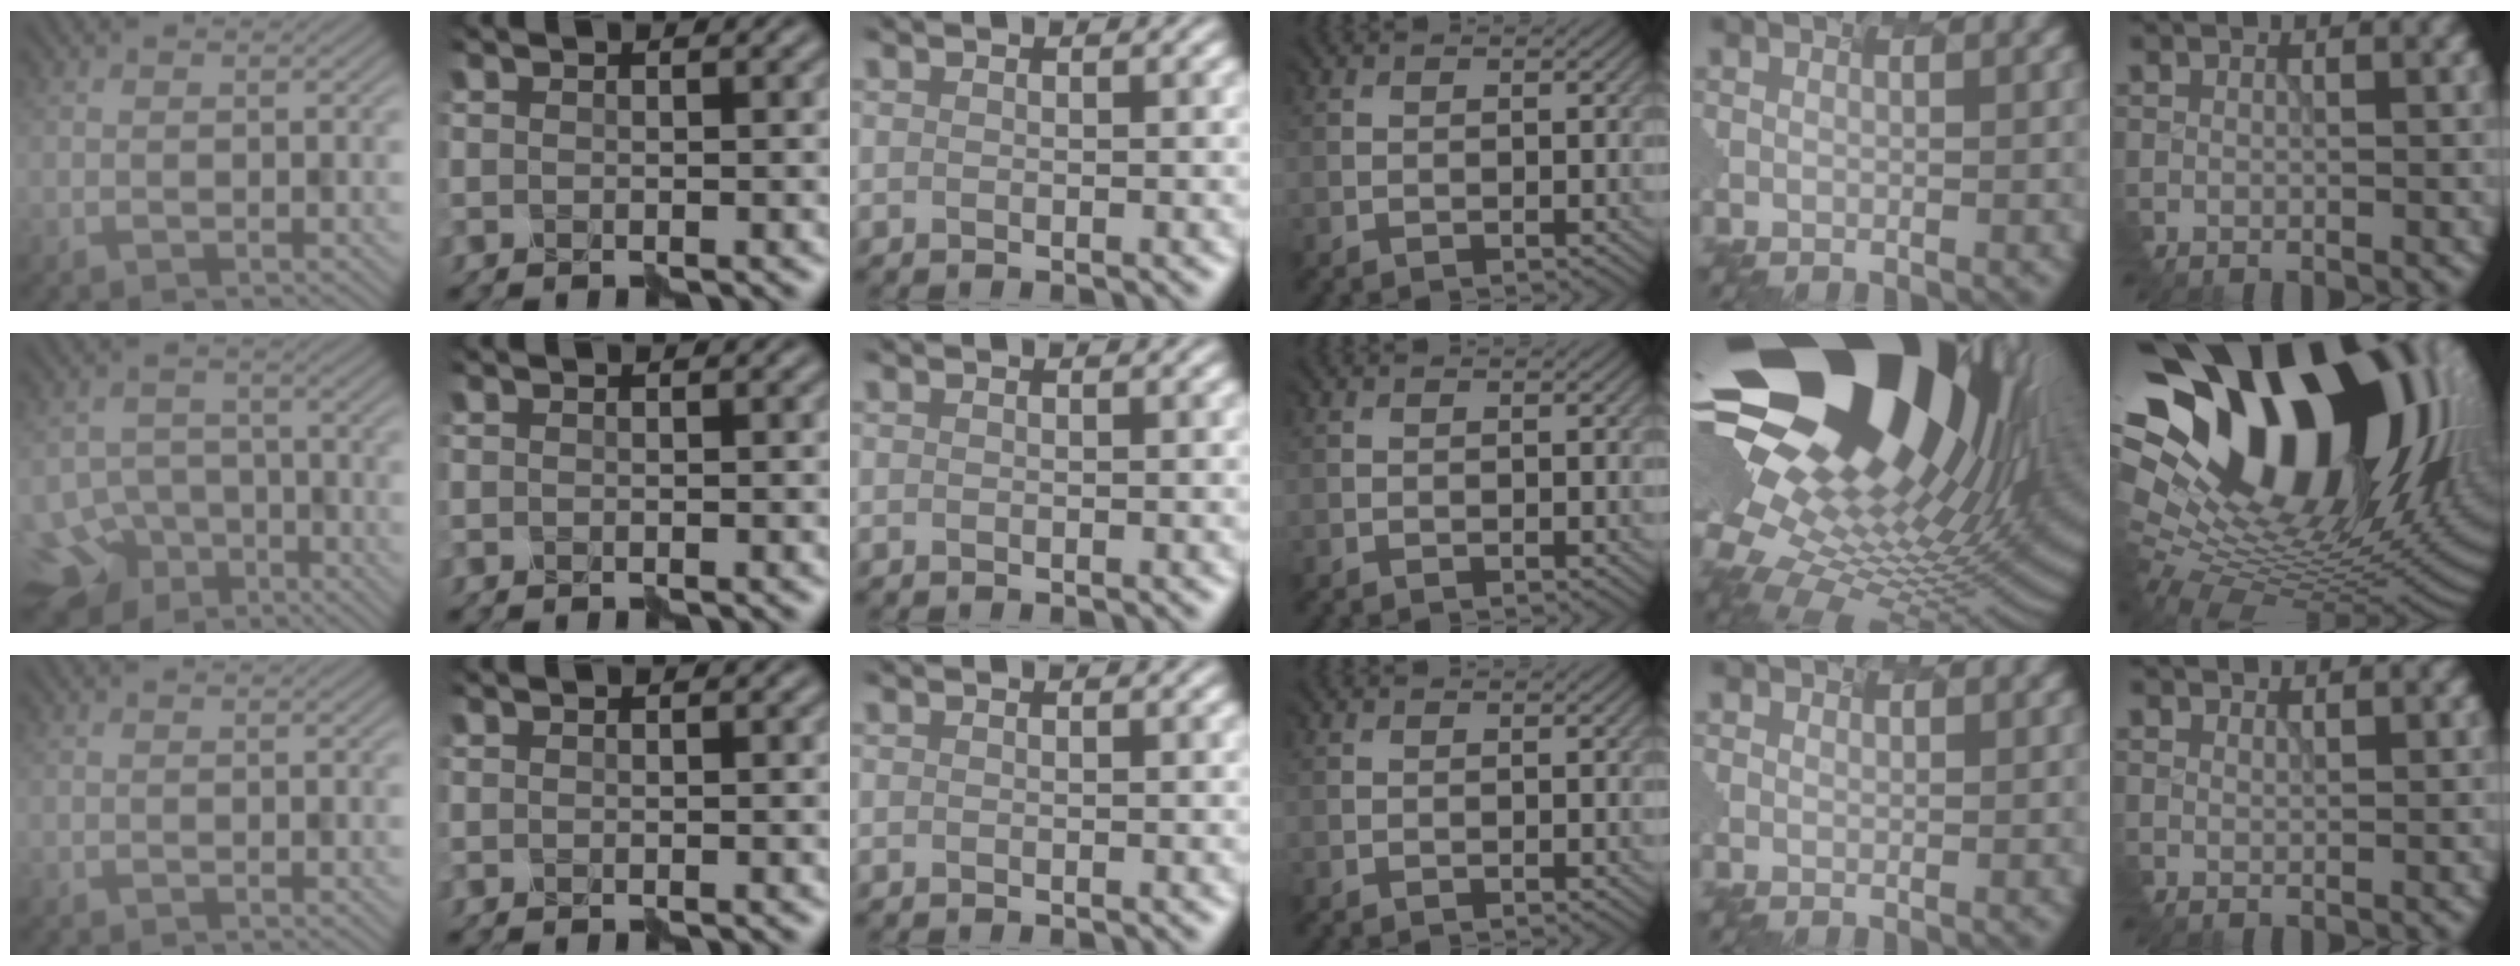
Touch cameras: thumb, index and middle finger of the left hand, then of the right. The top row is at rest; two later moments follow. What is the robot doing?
{"motion": "assemble", "object": "hinged jar"}